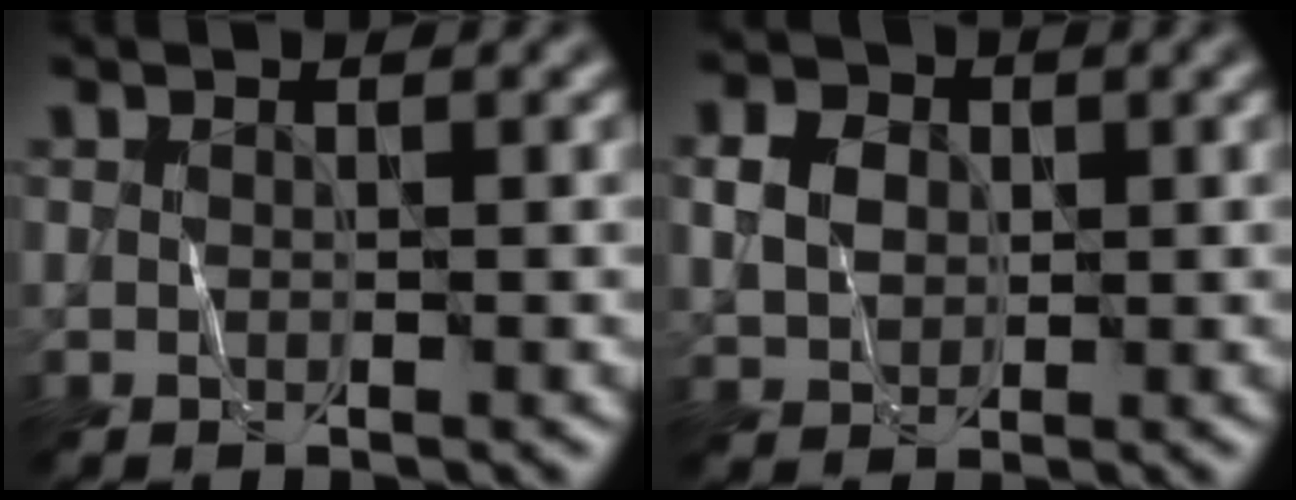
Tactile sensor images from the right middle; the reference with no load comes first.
{"total": 3.1, "force": [0.5, 2.5, 1.8], "torque": [-0.036, 0.000, 0.008]}